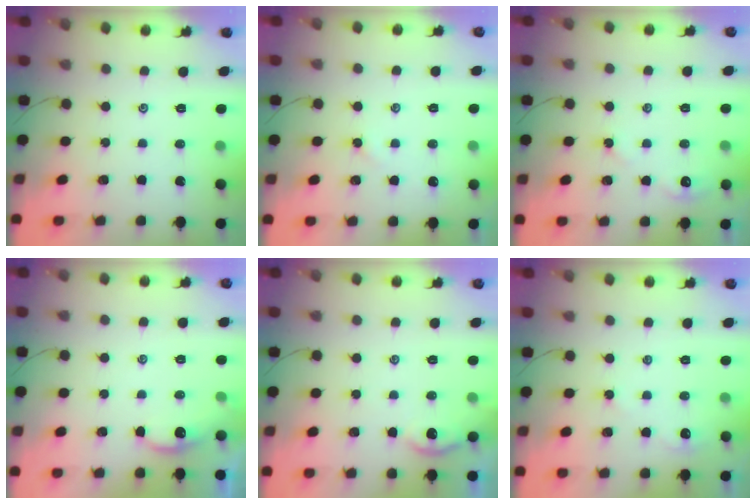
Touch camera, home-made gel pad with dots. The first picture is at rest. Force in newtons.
{"total": 1.7, "press": 1.6, "slide": 0.4}
{"total": 3.5, "press": 3.5, "slide": 0.5}
{"total": 2.2, "press": 2.2, "slide": 0.2}
{"total": 2.0, "press": 1.9, "slide": 0.5}
{"total": 2.3, "press": 2.3, "slide": 0.2}